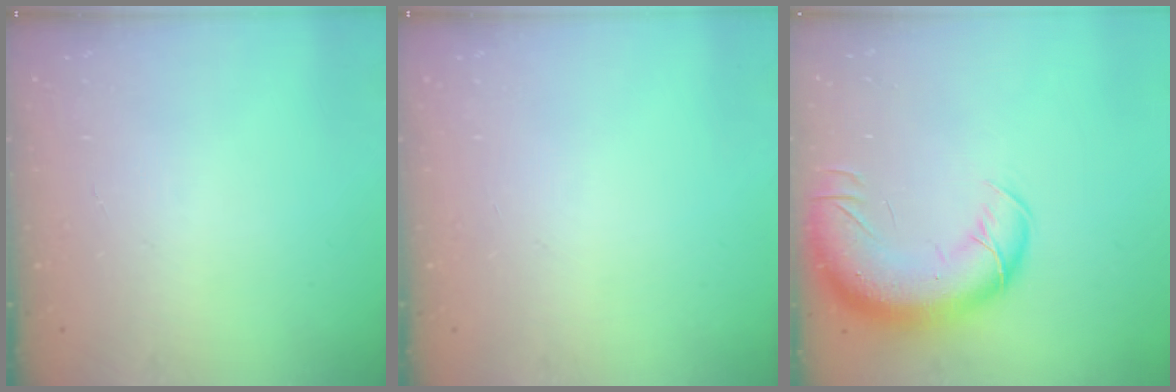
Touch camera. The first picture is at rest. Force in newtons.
{"total": 0.0}
{"total": 17.9, "press": 17.4, "slide": 4.1}